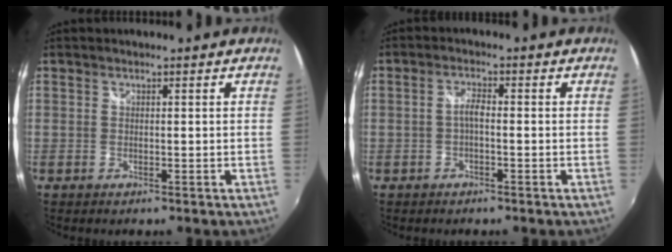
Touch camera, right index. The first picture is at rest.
{"total": 2.1, "force": [-0.7, 0.5, 1.9], "torque": [-0.040, 0.007, -0.014]}